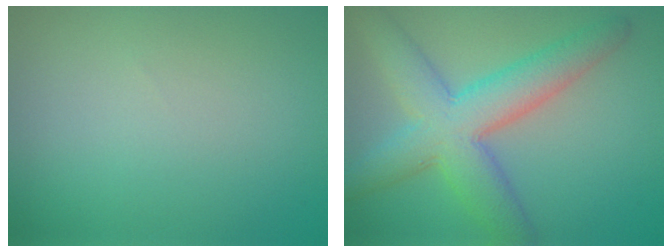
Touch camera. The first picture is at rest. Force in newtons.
{"total": 7.4, "press": 7.3, "slide": 0.4}